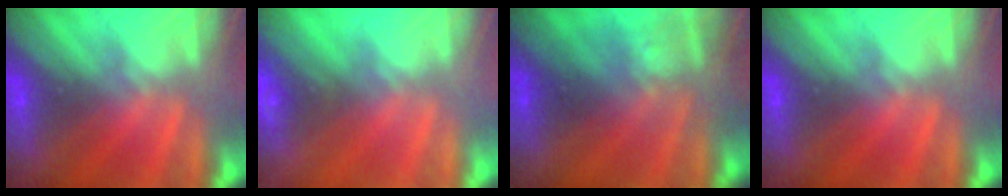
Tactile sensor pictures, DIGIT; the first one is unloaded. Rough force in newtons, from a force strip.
{"total": 4.7}
{"total": 3.0}
{"total": 0.0}